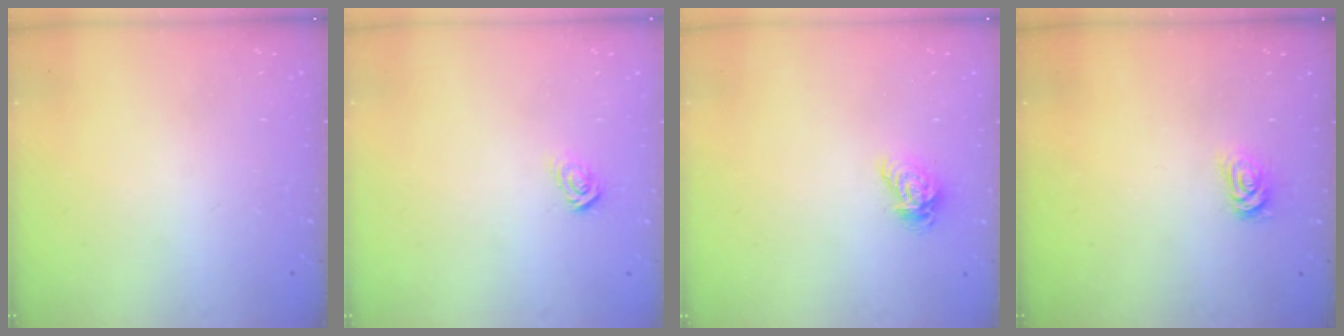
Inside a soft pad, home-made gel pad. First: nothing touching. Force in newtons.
{"total": 3.9, "press": 3.9, "slide": 0.2}
{"total": 6.6, "press": 6.6, "slide": 0.2}
{"total": 2.6, "press": 2.6, "slide": 0.4}